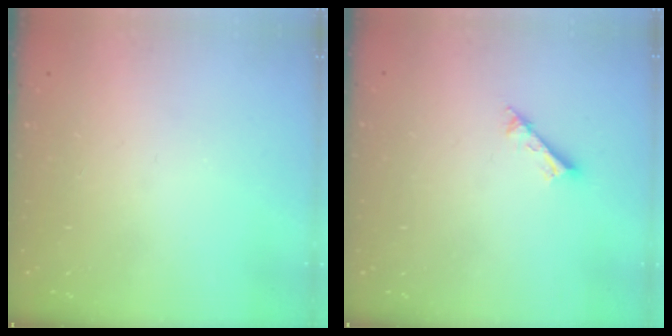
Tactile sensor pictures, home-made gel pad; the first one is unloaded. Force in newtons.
{"total": 2.2, "press": 2.1, "slide": 0.4}